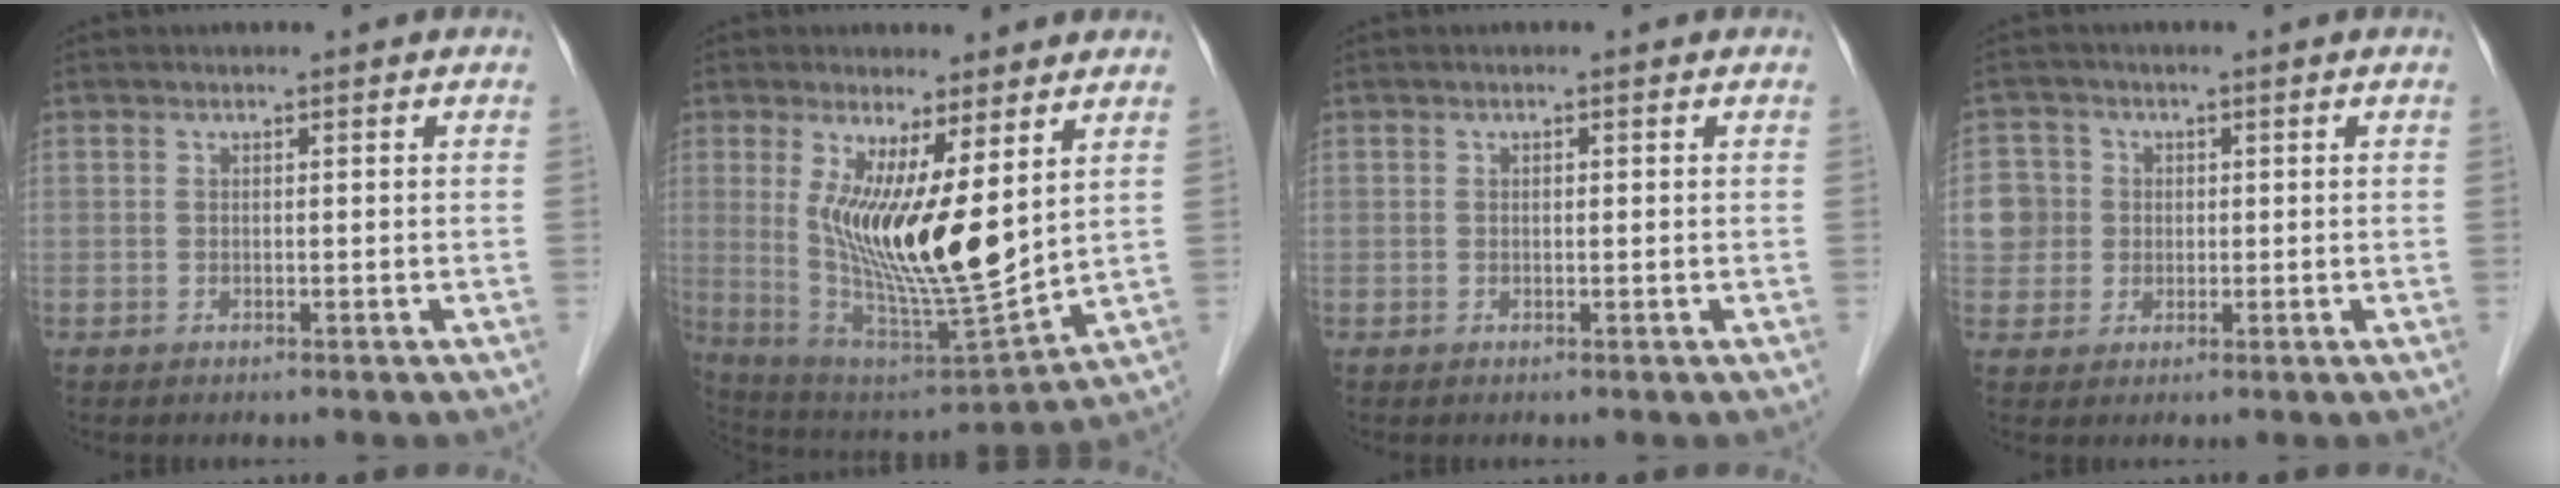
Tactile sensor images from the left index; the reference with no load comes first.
{"total": 14.7, "force": [3.8, 2.3, 14.0], "torque": [-0.258, -0.025, 0.081]}
{"total": 0.0}
{"total": 4.6, "force": [0.2, 4.5, 0.5], "torque": [-0.014, 0.016, 0.007]}